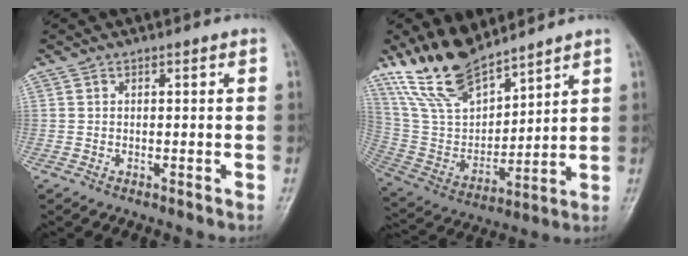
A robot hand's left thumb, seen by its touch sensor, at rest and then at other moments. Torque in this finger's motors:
{"motor_torque": [0.29, 0.14, 1.35, -1.42, 0.13]}